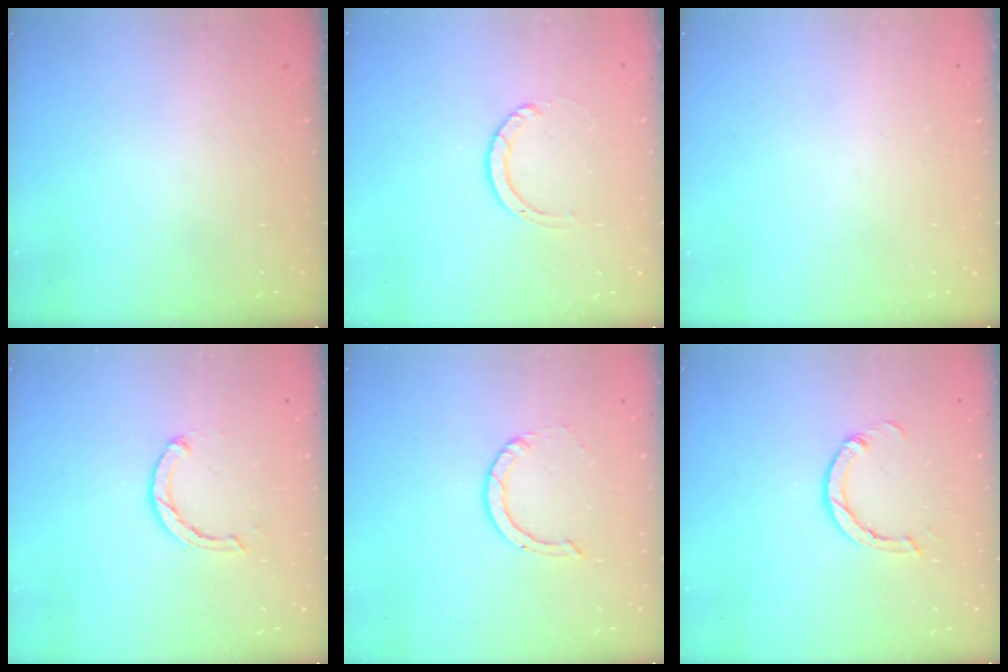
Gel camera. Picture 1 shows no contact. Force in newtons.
{"total": 3.6, "press": 3.6, "slide": 0.3}
{"total": 0.0}
{"total": 2.4, "press": 2.3, "slide": 0.4}
{"total": 2.2, "press": 2.2, "slide": 0.2}
{"total": 3.4, "press": 3.4, "slide": 0.2}